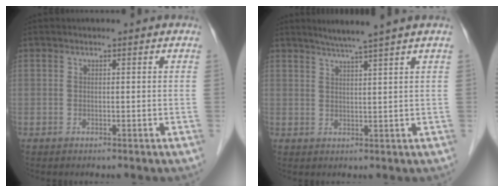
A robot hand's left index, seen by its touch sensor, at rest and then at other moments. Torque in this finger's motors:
{"motor_torque": [0.07, -0.09, 0.02, 0.05]}